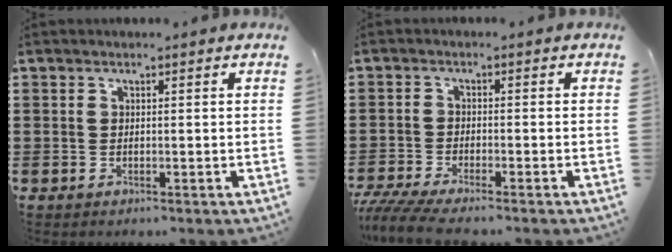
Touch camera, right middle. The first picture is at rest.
{"total": 3.7, "force": [-3.4, 0.1, 1.6], "torque": [-0.048, -0.017, -0.072]}